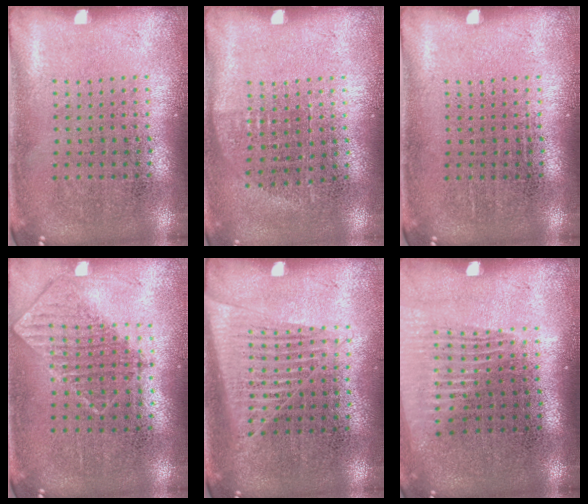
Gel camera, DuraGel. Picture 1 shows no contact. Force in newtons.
{"total": 0.6, "press": 0.6, "slide": 0.3}
{"total": 0.0}
{"total": 0.8, "press": 0.8, "slide": 0.1}
{"total": 1.4, "press": 1.3, "slide": 0.7}
{"total": 1.3, "press": 1.2, "slide": 0.6}